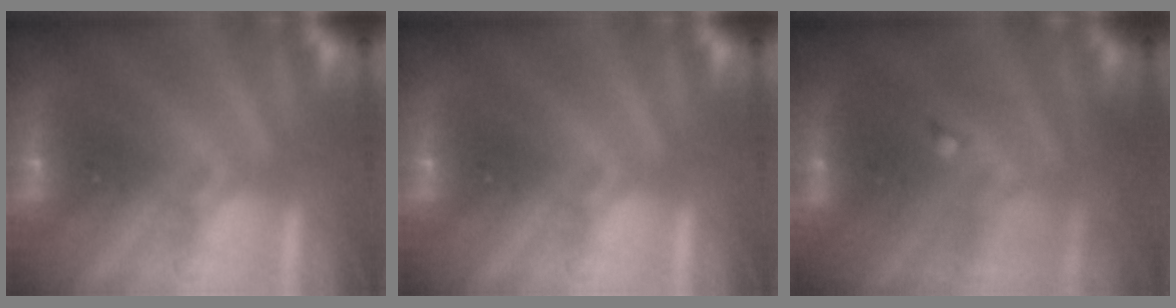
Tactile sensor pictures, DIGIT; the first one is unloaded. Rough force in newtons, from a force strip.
{"total": 0.0}
{"total": 3.8}